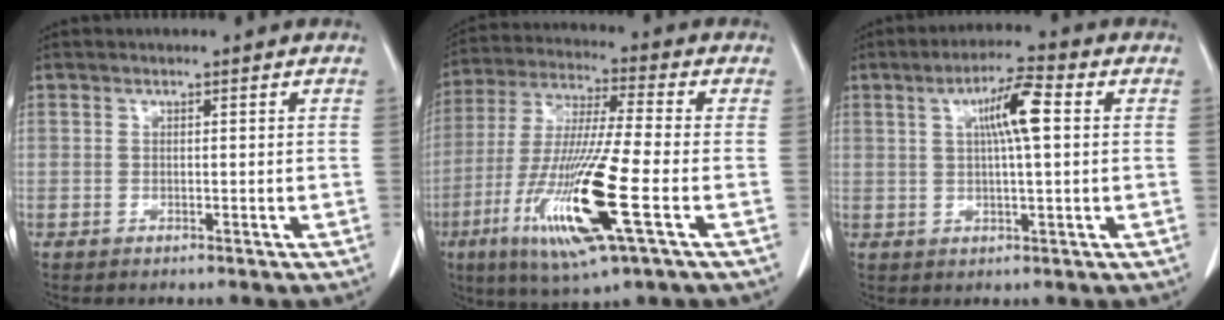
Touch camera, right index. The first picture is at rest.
{"total": 17.4, "force": [-5.7, 0.6, 16.4], "torque": [-0.341, -0.028, -0.104]}
{"total": 7.1, "force": [1.6, 0.6, 6.9], "torque": [-0.122, 0.010, 0.025]}